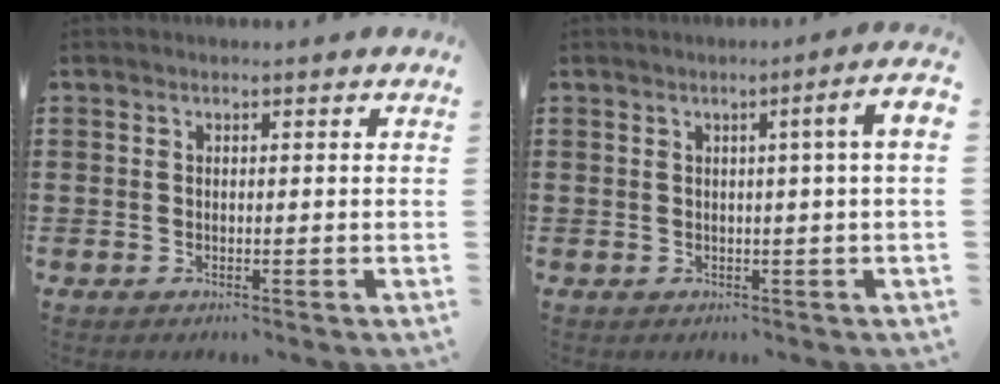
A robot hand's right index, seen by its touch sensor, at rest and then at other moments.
{"total": 3.6, "force": [0.5, -0.5, 3.6], "torque": [-0.056, -0.007, 0.003]}